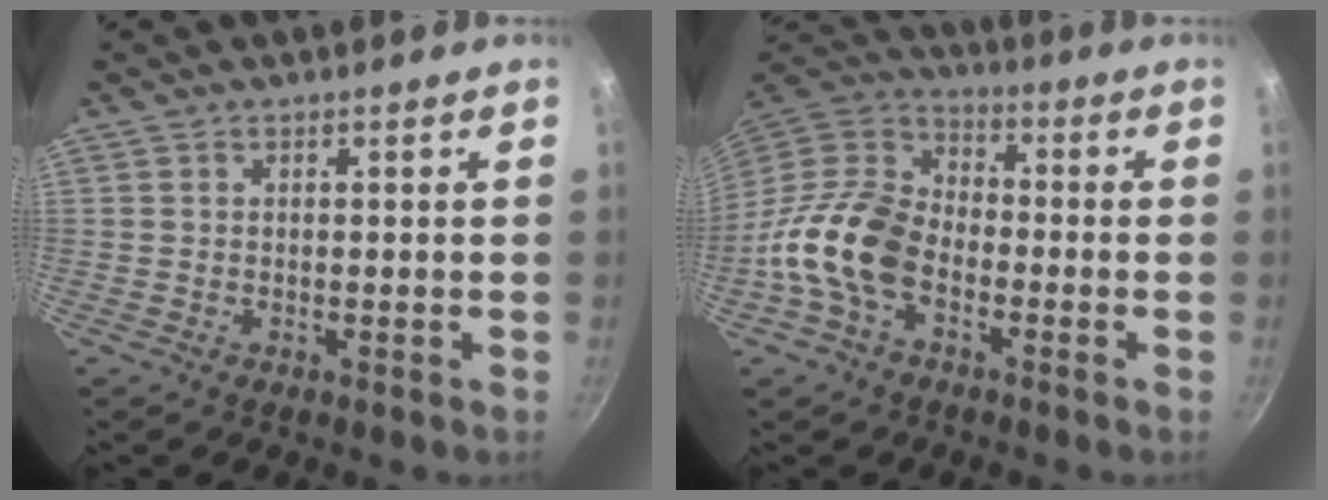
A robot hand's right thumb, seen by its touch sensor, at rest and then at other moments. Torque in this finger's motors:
{"motor_torque": [2.12, 2.01, 1.26, -1.18, 0.43]}